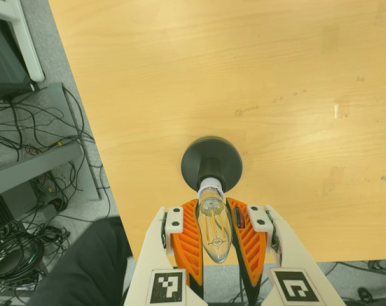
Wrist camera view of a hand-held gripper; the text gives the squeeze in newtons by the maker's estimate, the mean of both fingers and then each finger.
{"total": 22.9, "left": 23.6, "right": 22.1}